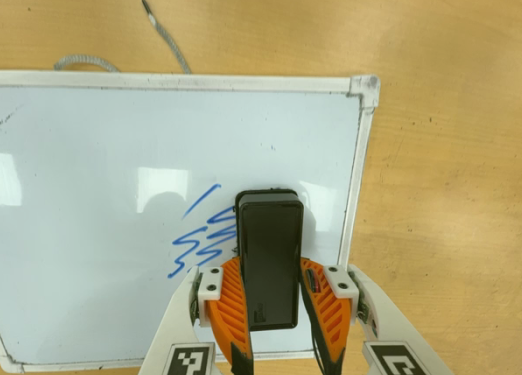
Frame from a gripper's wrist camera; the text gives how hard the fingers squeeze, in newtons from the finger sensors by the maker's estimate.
{"total": 10.6, "left": 10.2, "right": 10.9}